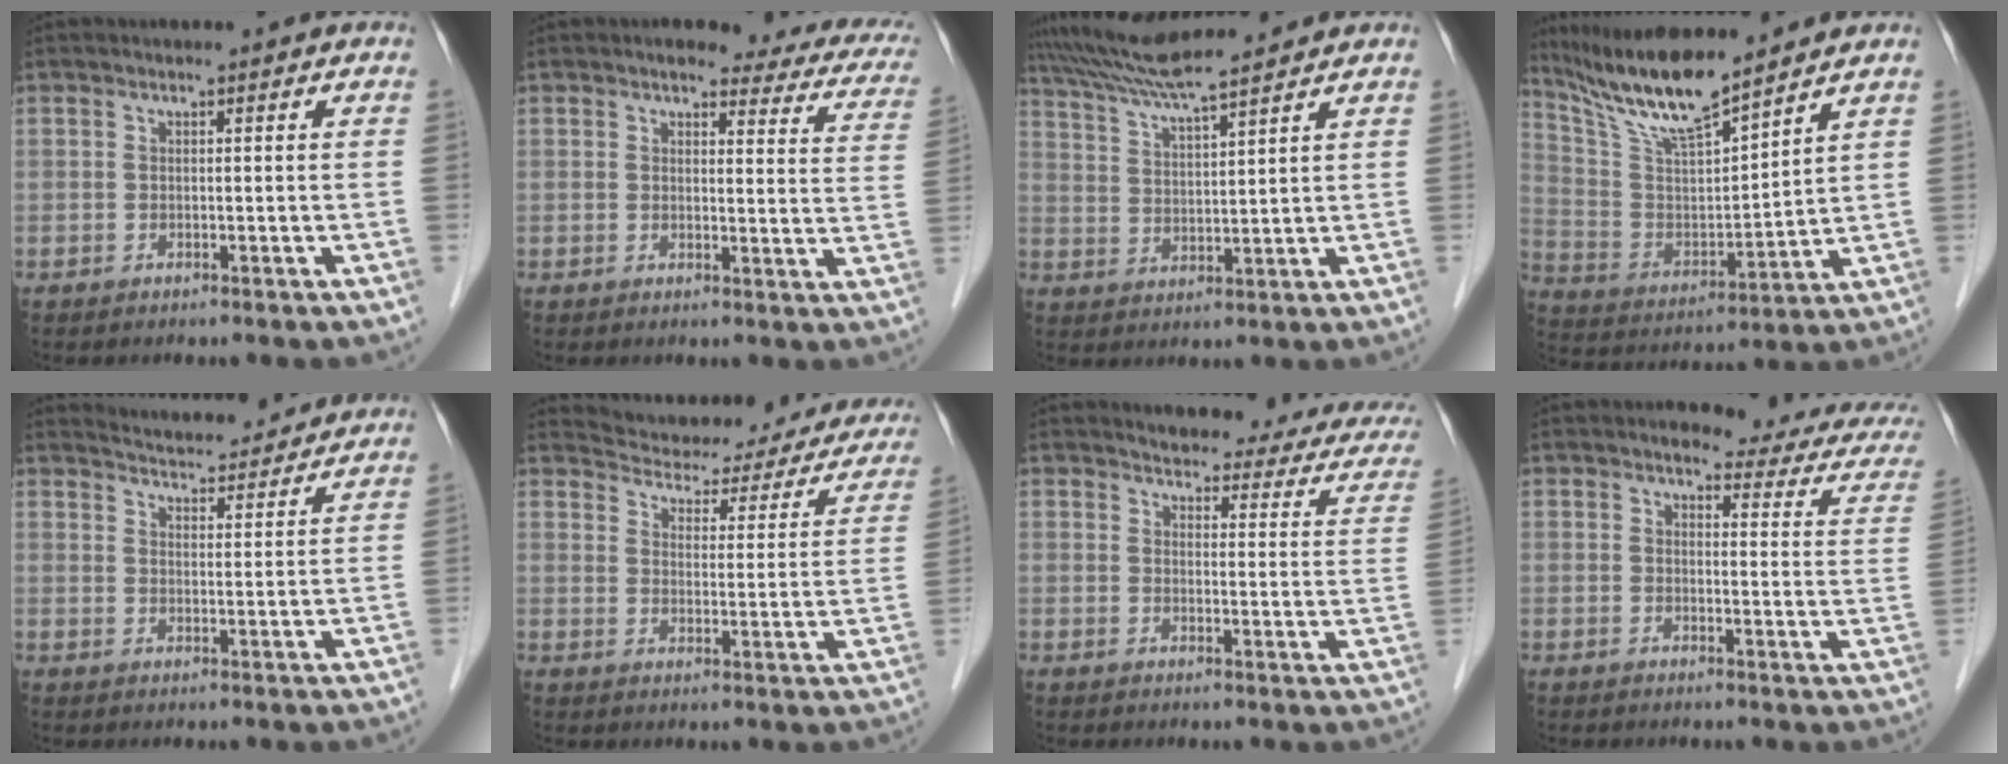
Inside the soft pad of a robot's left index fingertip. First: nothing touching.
{"total": 13.4, "force": [11.1, 4.0, 6.4], "torque": [-0.043, -0.006, 0.095]}
{"total": 9.1, "force": [8.3, -0.9, 3.6], "torque": [-0.074, 0.019, 0.154]}
{"total": 13.9, "force": [12.0, 0.6, 7.0], "torque": [-0.142, 0.003, 0.230]}
{"total": 11.4, "force": [11.1, 1.3, 2.5], "torque": [-0.040, 0.008, 0.146]}
{"total": 21.5, "force": [19.9, 5.9, 5.8], "torque": [-0.072, -0.026, 0.233]}
{"total": 17.9, "force": [15.8, 4.6, 7.0], "torque": [-0.053, -0.023, 0.156]}
{"total": 12.5, "force": [10.7, 3.1, 5.6], "torque": [-0.041, -0.022, 0.092]}